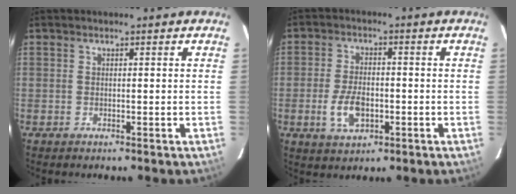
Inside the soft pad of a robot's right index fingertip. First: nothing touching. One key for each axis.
{"total": 7.0, "fx": -2.0, "fy": 4.0, "fz": 5.4, "tx": -0.114, "ty": -0.005, "tz": -0.031}